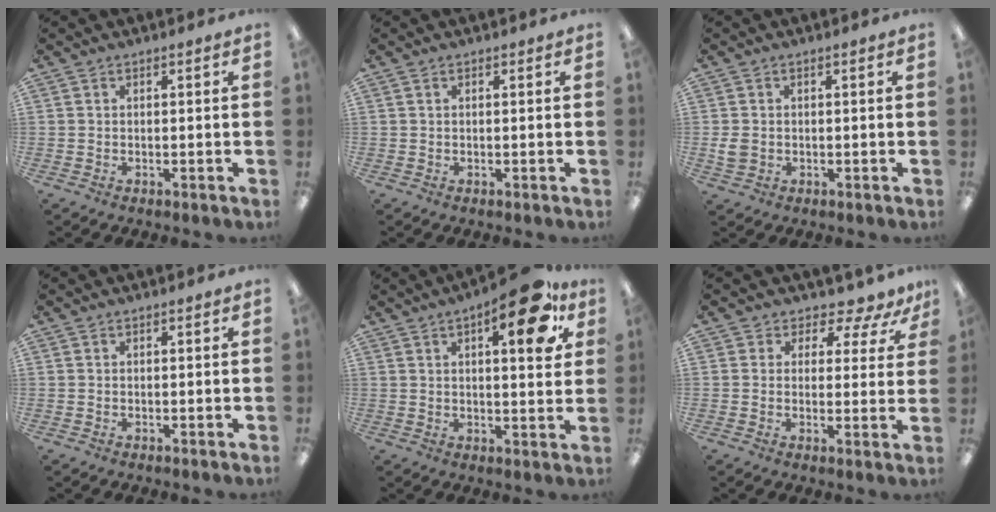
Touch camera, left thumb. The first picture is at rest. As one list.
[{"total": 0.7, "force": [0.3, 0.2, 0.6], "torque": [-0.014, 0.002, 0.006]}, {"total": 2.9, "force": [0.0, 2.3, 1.7], "torque": [-0.040, 0.004, -0.002]}, {"total": 0.0}, {"total": 14.9, "force": [7.7, 4.9, 11.8], "torque": [-0.147, -0.035, 0.113]}, {"total": 5.1, "force": [4.0, 2.6, 1.7], "torque": [-0.029, -0.035, 0.070]}]